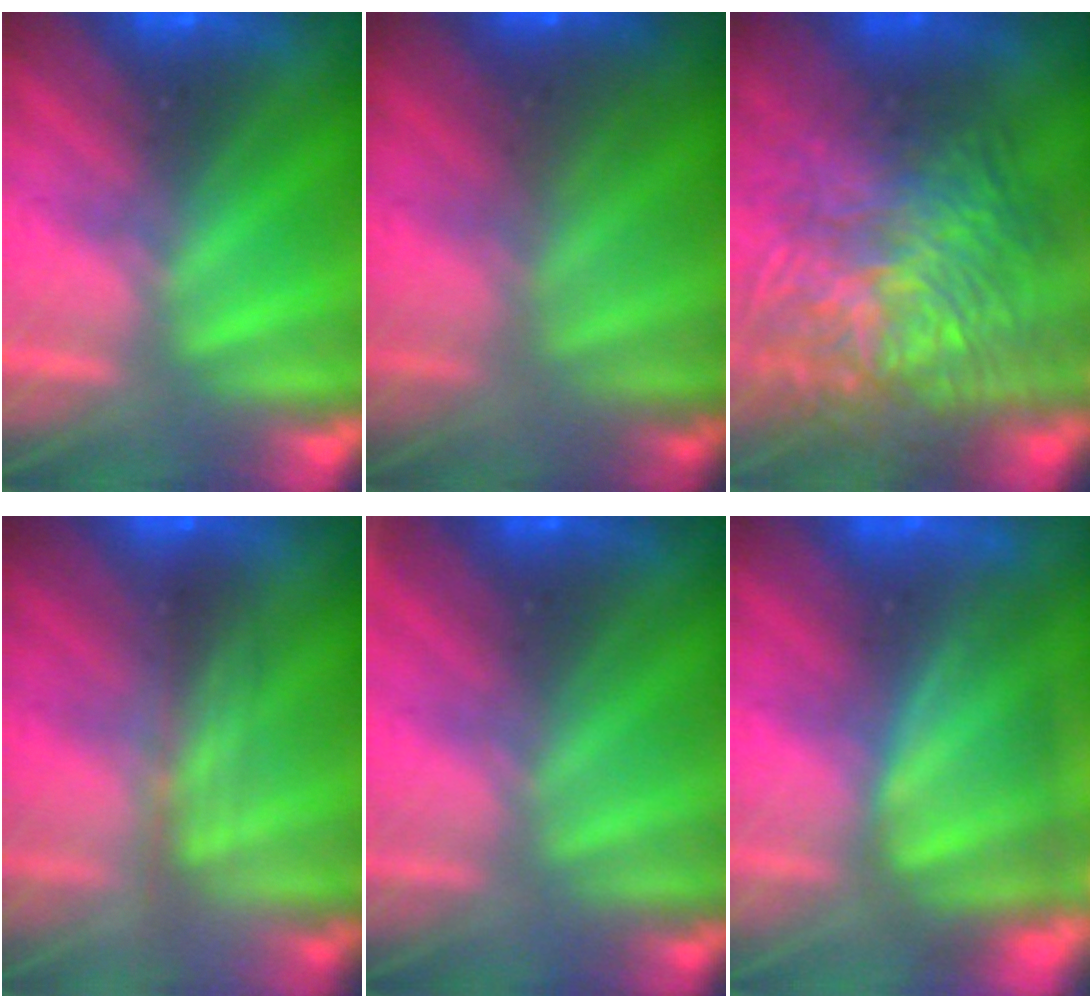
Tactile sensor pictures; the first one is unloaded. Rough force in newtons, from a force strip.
{"total": 2.8}
{"total": 7.9}
{"total": 2.4}
{"total": 2.5}
{"total": 4.6}